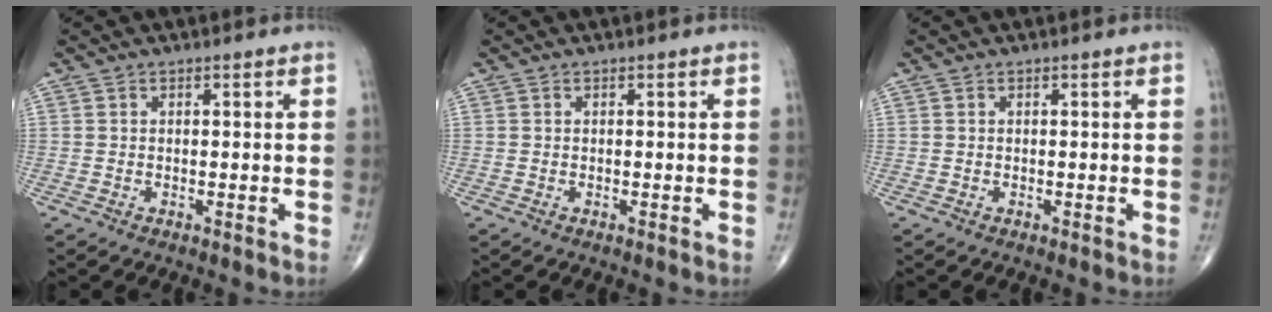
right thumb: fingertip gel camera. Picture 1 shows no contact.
{"total": 0.0}
{"total": 0.0}